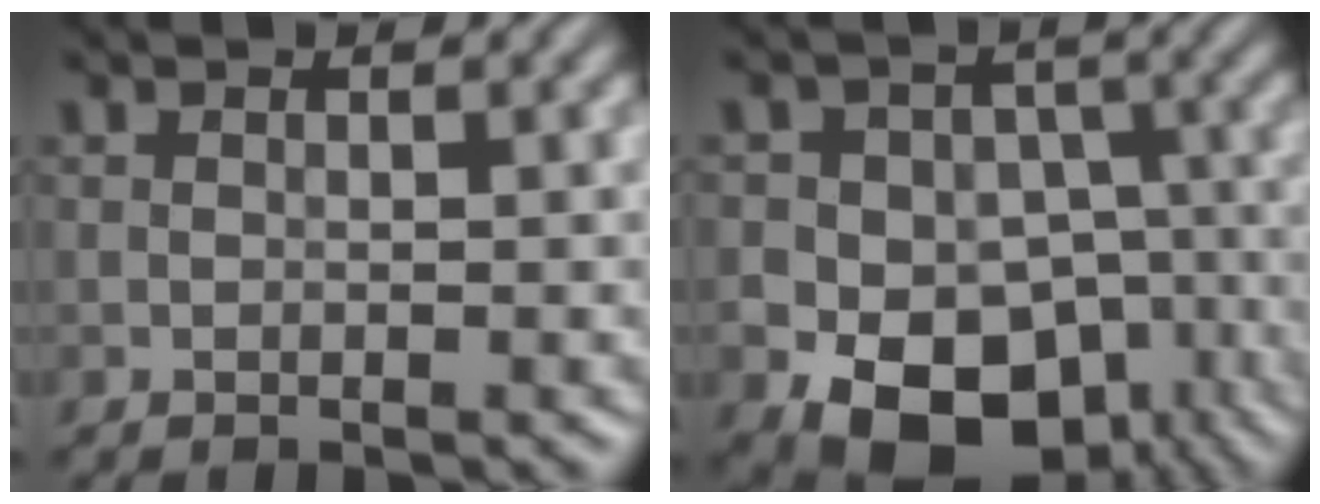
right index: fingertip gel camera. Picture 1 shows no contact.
{"total": 13.7, "force": [-6.7, 10.3, 6.0], "torque": [-0.071, -0.031, -0.118]}